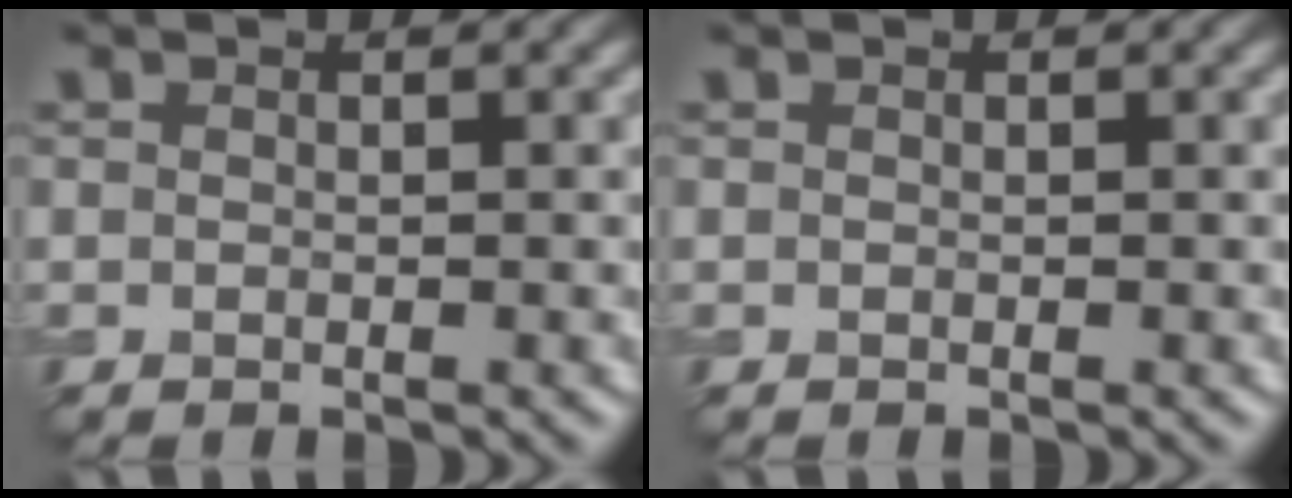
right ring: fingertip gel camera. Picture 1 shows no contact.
{"total": 0.0}